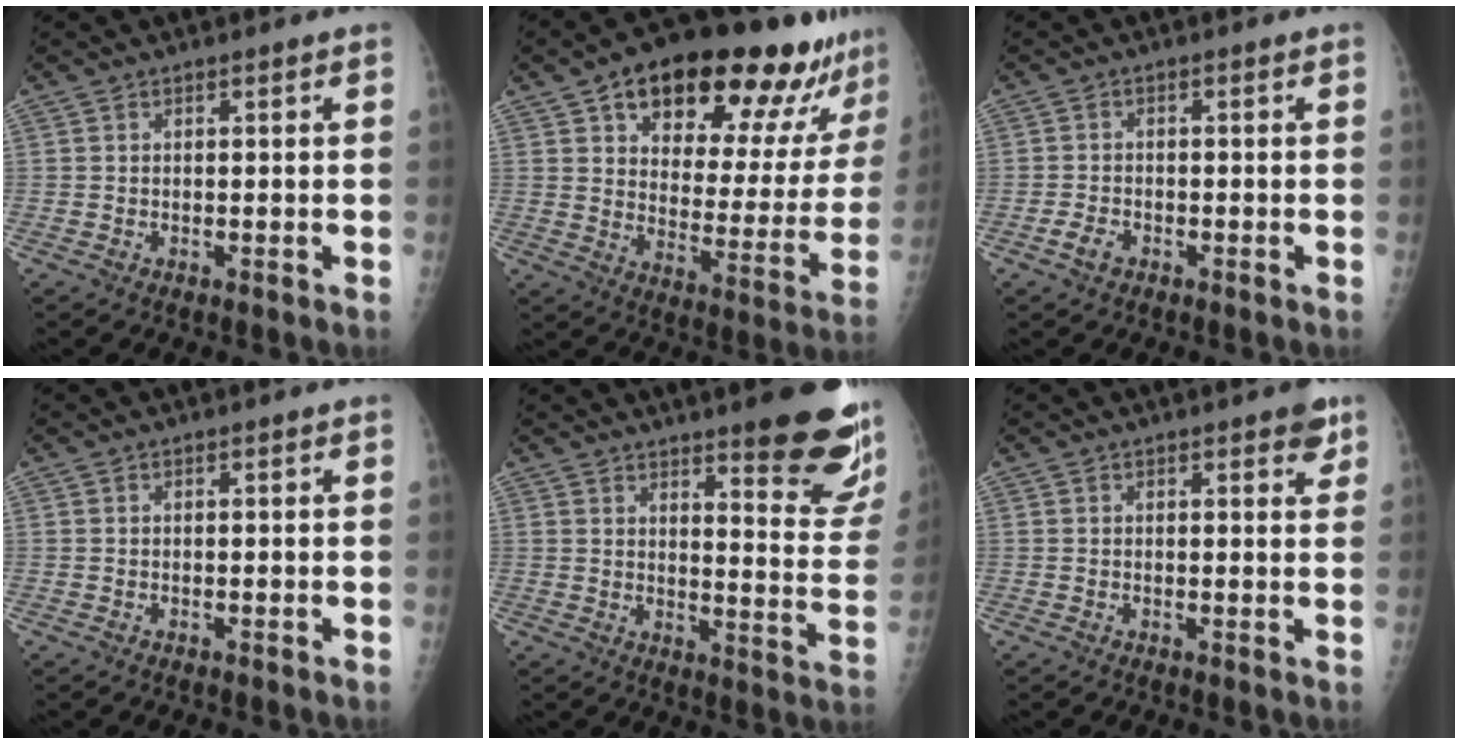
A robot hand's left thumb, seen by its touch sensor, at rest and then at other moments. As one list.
[{"total": 26.3, "force": [17.3, 10.2, 17.0], "torque": [-0.201, -0.046, 0.244]}, {"total": 2.5, "force": [-1.4, 1.5, 1.4], "torque": [-0.027, 0.005, -0.025]}, {"total": 0.0}, {"total": 17.8, "force": [12.4, 3.7, 12.2], "torque": [-0.121, -0.092, 0.155]}, {"total": 3.2, "force": [2.0, 1.3, 2.1], "torque": [-0.010, -0.007, 0.020]}]